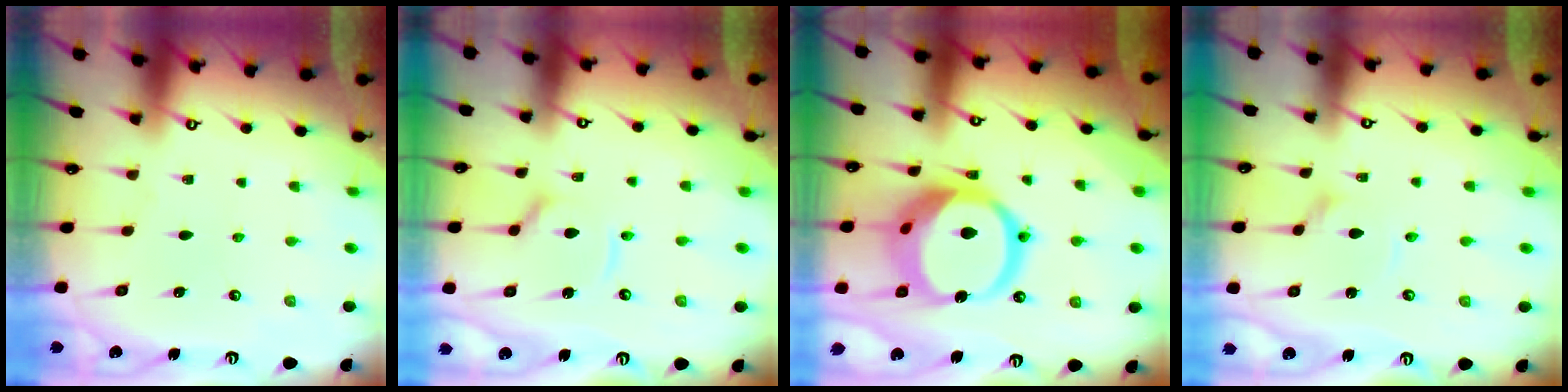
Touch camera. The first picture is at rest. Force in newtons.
{"total": 7.1, "press": 7.1, "slide": 0.8}
{"total": 16.8, "press": 16.7, "slide": 1.8}
{"total": 1.6, "press": 1.6, "slide": 0.3}